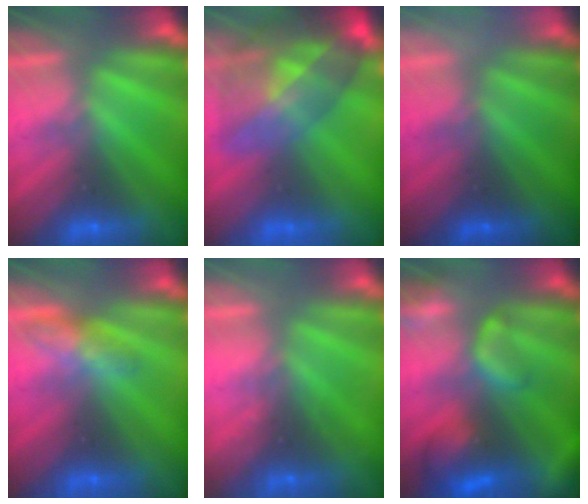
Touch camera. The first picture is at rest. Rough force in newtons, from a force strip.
{"total": 7.3}
{"total": 2.4}
{"total": 2.7}
{"total": 2.3}
{"total": 8.6}